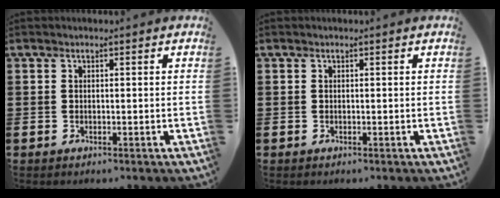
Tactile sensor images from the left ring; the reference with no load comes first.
{"total": 0.0}